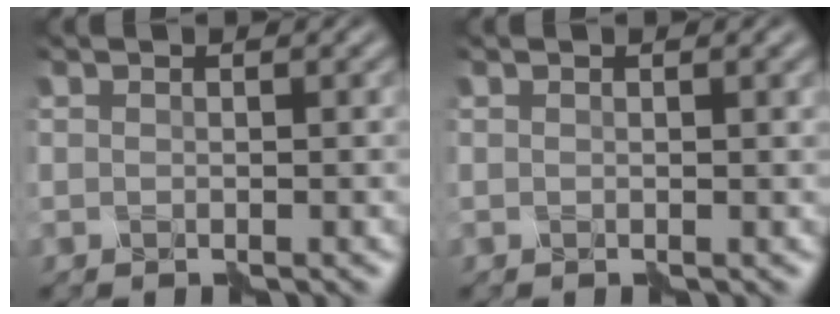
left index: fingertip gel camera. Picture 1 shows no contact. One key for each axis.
{"total": 0.6, "fx": 0.3, "fy": 0.0, "fz": 0.6, "tx": -0.011, "ty": 0.001, "tz": 0.001}